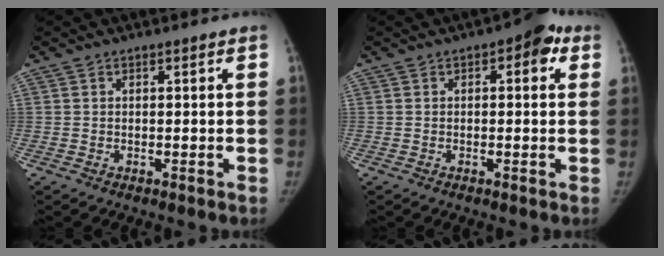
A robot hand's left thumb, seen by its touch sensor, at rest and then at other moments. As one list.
[{"total": 5.2, "force": [1.9, 2.5, 4.1], "torque": [-0.028, 0.004, 0.012]}]